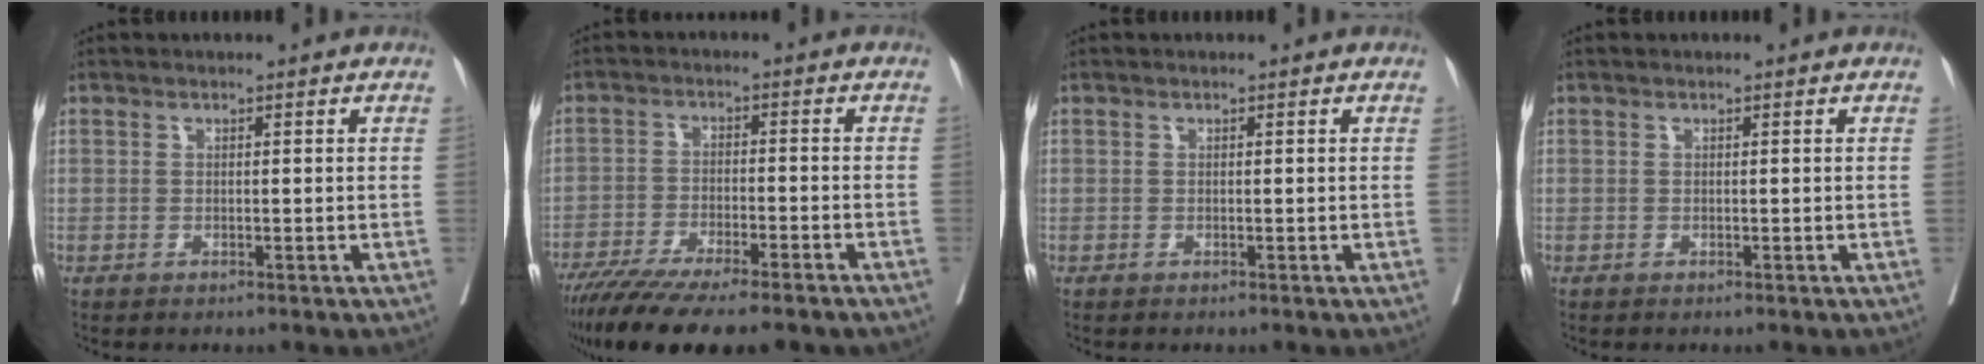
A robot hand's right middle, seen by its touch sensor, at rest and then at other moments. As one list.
[{"total": 15.4, "force": [-12.2, 2.3, 9.2], "torque": [-0.153, -0.033, -0.193]}, {"total": 0.0}, {"total": 0.0}]